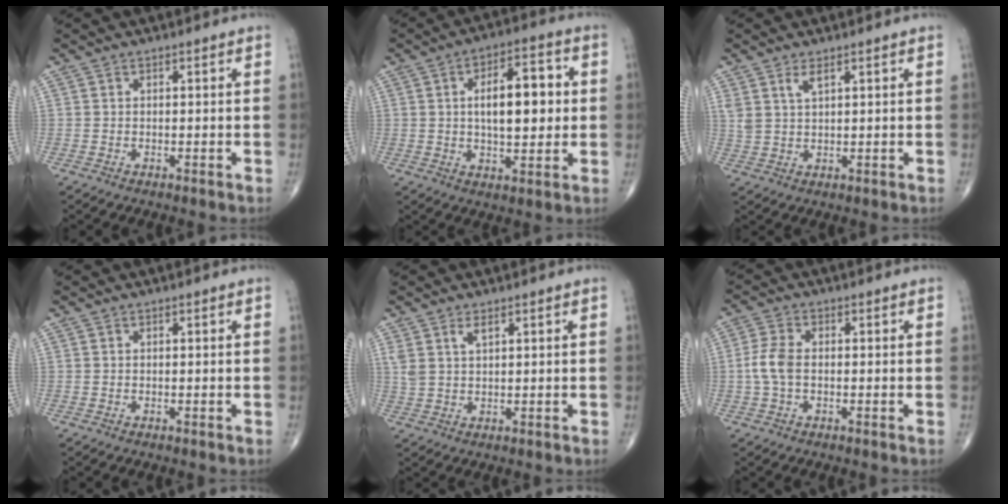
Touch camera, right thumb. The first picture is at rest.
{"total": 12.7, "force": [1.4, 5.8, 11.2], "torque": [-0.147, 0.009, 0.020]}
{"total": 3.2, "force": [1.9, 1.2, 2.3], "torque": [-0.048, -0.008, 0.044]}
{"total": 0.0}
{"total": 3.3, "force": [1.9, 1.4, 2.4], "torque": [-0.050, -0.003, 0.043]}
{"total": 4.8, "force": [-0.4, 2.7, 3.9], "torque": [-0.096, 0.011, -0.014]}